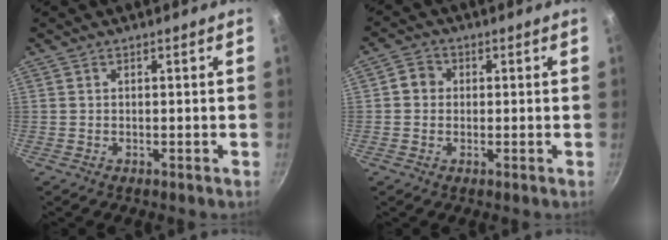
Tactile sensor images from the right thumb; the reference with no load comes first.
{"total": 3.5, "force": [0.3, 3.2, 1.4], "torque": [-0.009, 0.004, -0.005]}